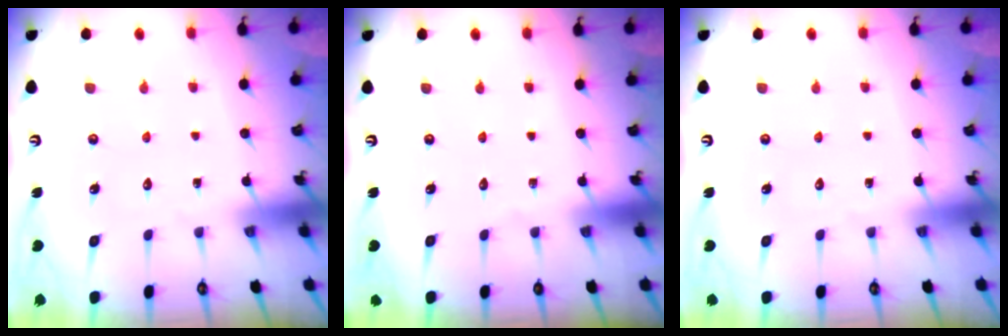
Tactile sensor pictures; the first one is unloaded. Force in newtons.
{"total": 0.0}
{"total": 0.0}